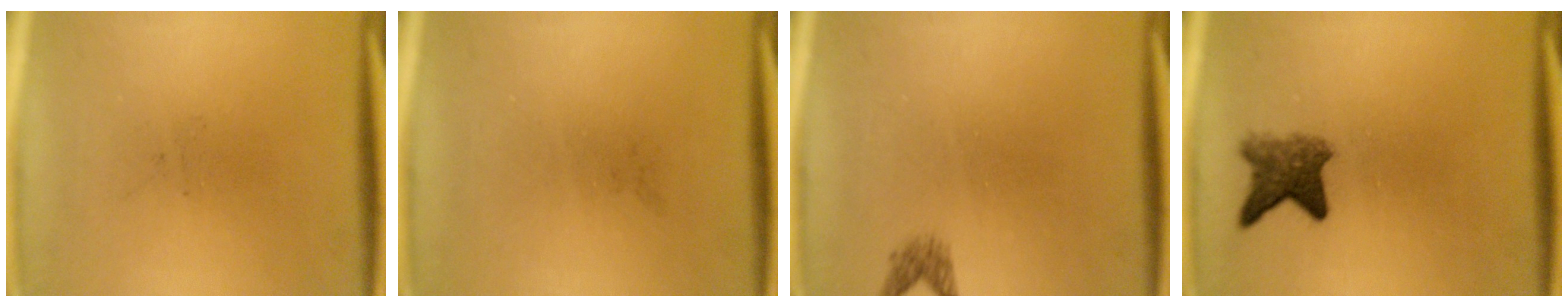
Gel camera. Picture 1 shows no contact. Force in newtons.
{"total": 0.0}
{"total": 1.3}
{"total": 4.3}